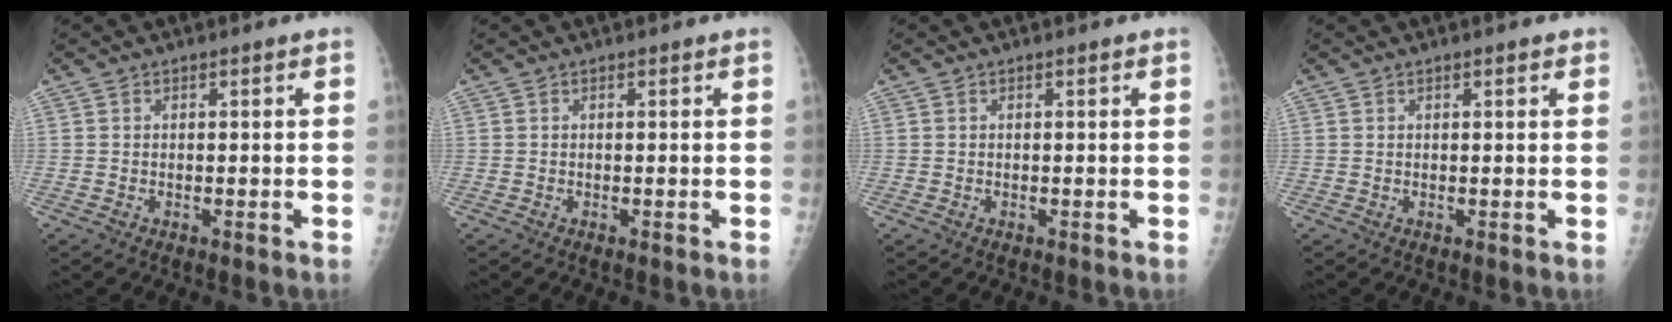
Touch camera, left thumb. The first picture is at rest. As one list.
[{"total": 0.0}, {"total": 0.0}, {"total": 1.3, "force": [0.8, 0.3, 1.0], "torque": [-0.012, -0.001, 0.008]}]